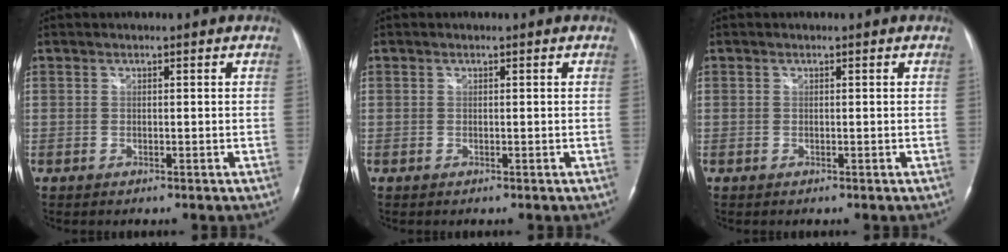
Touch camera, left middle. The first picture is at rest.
{"total": 0.0}
{"total": 0.0}